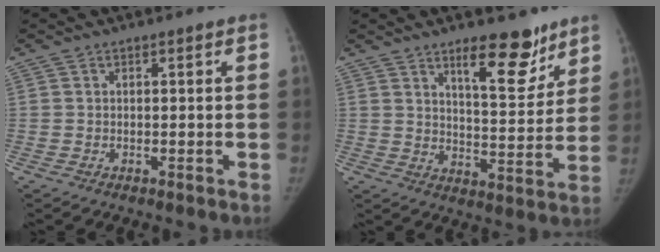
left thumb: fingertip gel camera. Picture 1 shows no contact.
{"total": 12.0, "force": [8.1, 4.2, 7.8], "torque": [-0.078, -0.058, 0.126]}